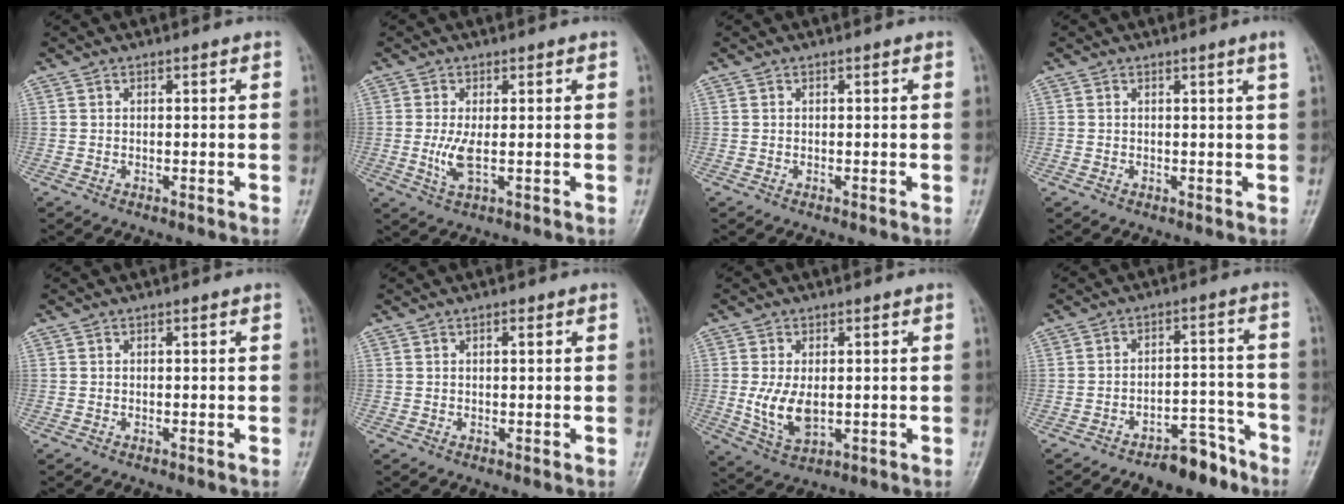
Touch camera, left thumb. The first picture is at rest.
{"total": 3.8, "force": [-0.2, 1.1, 3.6], "torque": [-0.086, -0.012, -0.003]}
{"total": 0.0}
{"total": 1.2, "force": [0.5, -0.5, 1.0], "torque": [-0.018, -0.005, 0.010]}
{"total": 0.0}
{"total": 1.0, "force": [0.5, 0.4, 0.8], "torque": [-0.013, 0.000, 0.007]}
{"total": 7.0, "force": [-0.2, 4.0, 5.8], "torque": [-0.104, -0.017, 0.005]}
{"total": 7.5, "force": [-5.8, 3.4, 3.4], "torque": [-0.027, 0.051, -0.088]}